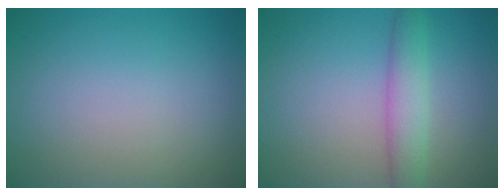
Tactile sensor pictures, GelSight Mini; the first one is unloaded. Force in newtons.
{"total": 3.2, "press": 3.2, "slide": 0.2}